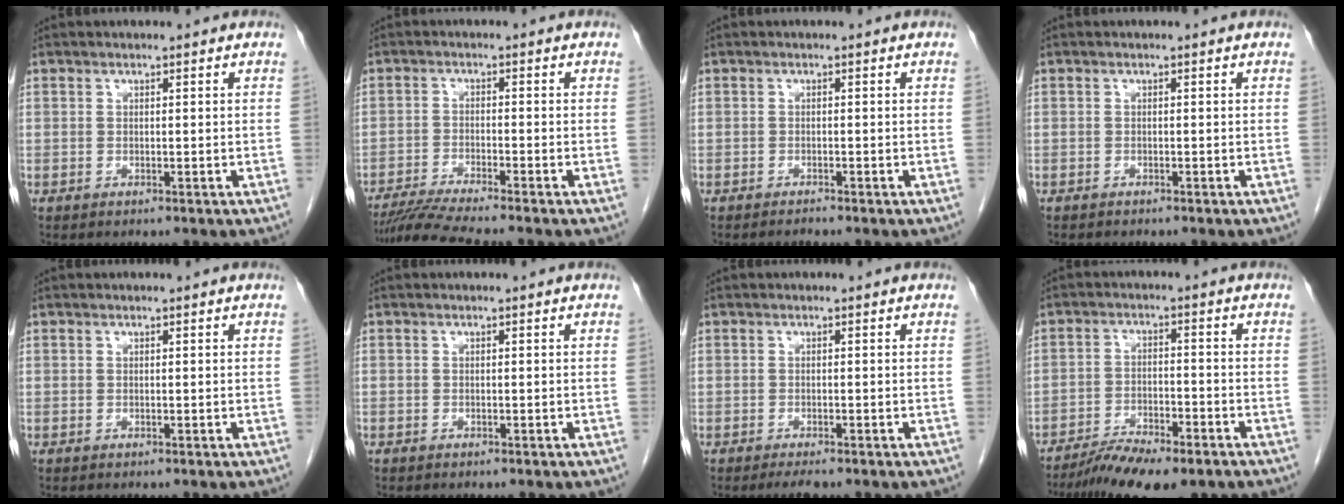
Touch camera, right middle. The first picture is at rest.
{"total": 7.3, "force": [-6.4, -1.6, 3.2], "torque": [-0.052, -0.024, -0.111]}
{"total": 0.7, "force": [-0.7, -0.1, 0.1], "torque": [-0.004, -0.002, -0.010]}
{"total": 0.7, "force": [-0.7, 0.2, 0.1], "torque": [-0.011, -0.002, -0.011]}
{"total": 0.0}
{"total": 0.0}
{"total": 1.8, "force": [-1.5, 0.3, 1.1], "torque": [-0.021, -0.004, -0.022]}
{"total": 10.0, "force": [-7.8, 2.3, 5.8], "torque": [-0.091, -0.018, -0.127]}